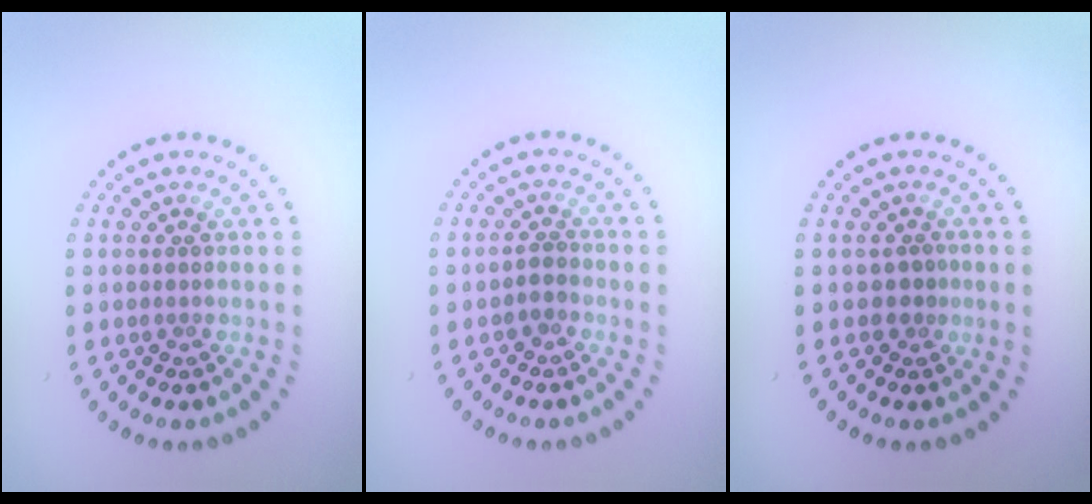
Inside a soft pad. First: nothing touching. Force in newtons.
{"total": 0.9, "press": 0.6, "slide": 0.6}
{"total": 1.3, "press": 0.9, "slide": 0.9}